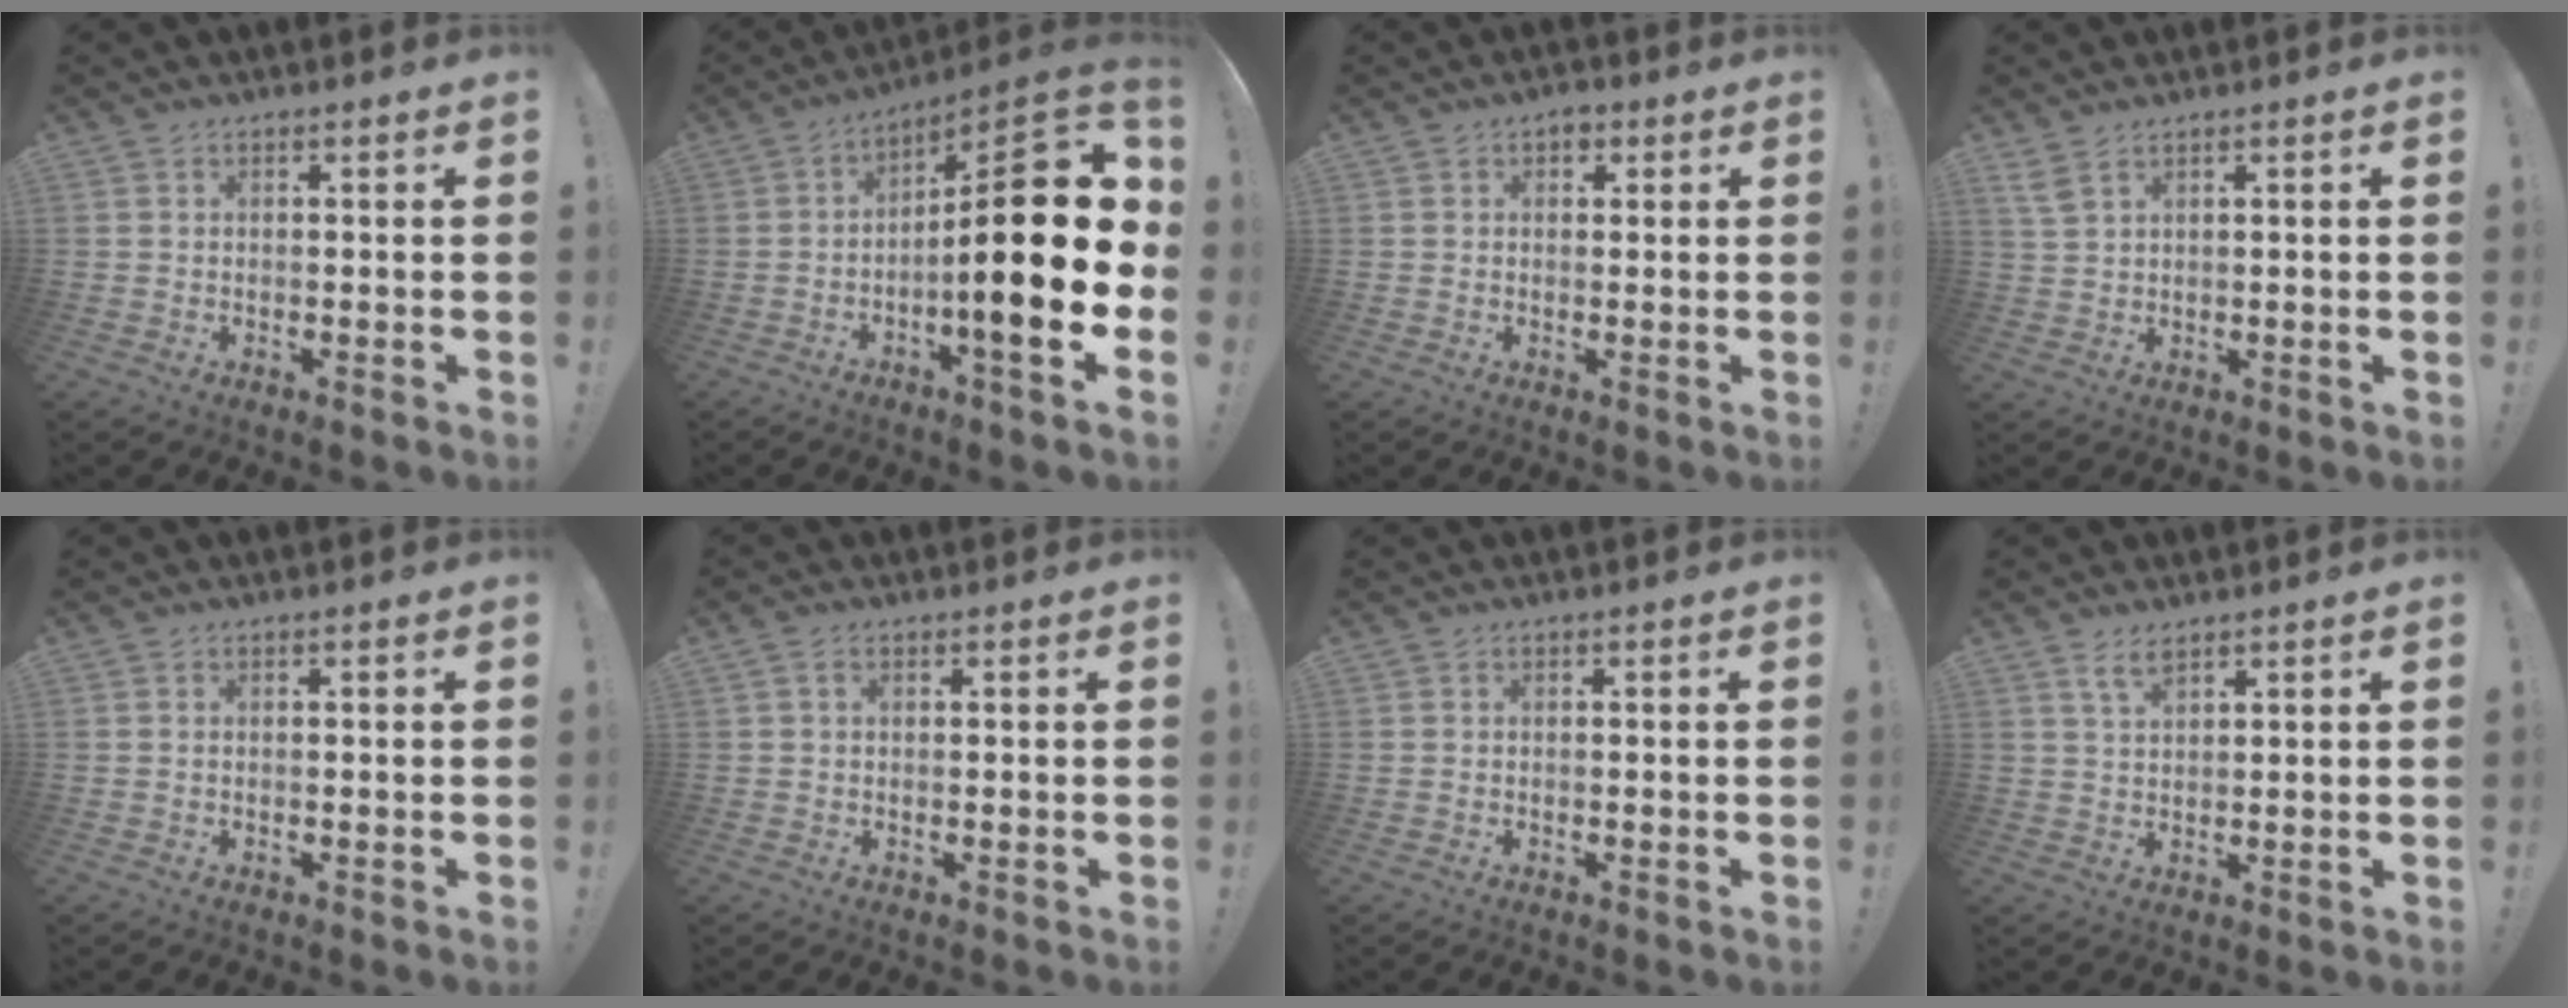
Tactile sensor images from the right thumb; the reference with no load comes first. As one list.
[{"total": 23.8, "force": [-2.5, 6.1, 22.9], "torque": [-0.338, 0.016, -0.040]}, {"total": 2.5, "force": [1.0, 1.9, 1.2], "torque": [-0.011, 0.000, 0.016]}, {"total": 3.8, "force": [2.5, 1.1, 2.6], "torque": [-0.060, -0.007, 0.049]}, {"total": 0.0}, {"total": 1.7, "force": [0.6, 1.2, 1.0], "torque": [-0.021, 0.005, 0.012]}, {"total": 0.0}, {"total": 3.9, "force": [2.7, 1.4, 2.4], "torque": [-0.045, -0.011, 0.048]}]